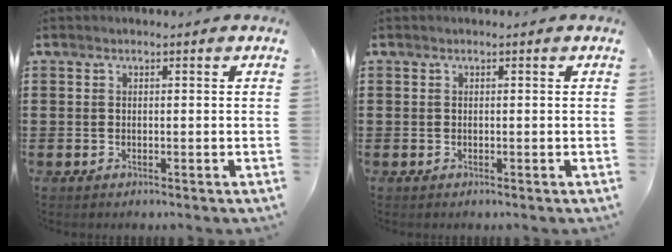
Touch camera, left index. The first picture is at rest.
{"total": 0.0}